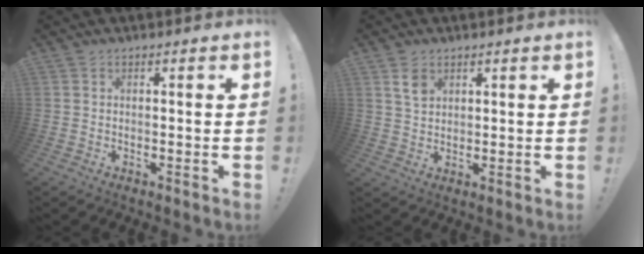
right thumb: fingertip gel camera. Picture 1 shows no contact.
{"total": 4.8, "force": [2.6, 3.3, 2.2], "torque": [-0.021, -0.012, 0.045]}